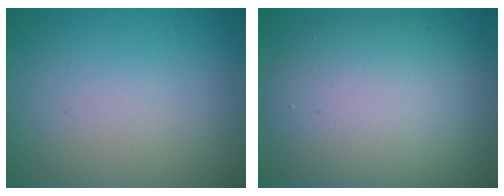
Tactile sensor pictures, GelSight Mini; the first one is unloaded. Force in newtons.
{"total": 10.3, "press": 10.3, "slide": 0.2}